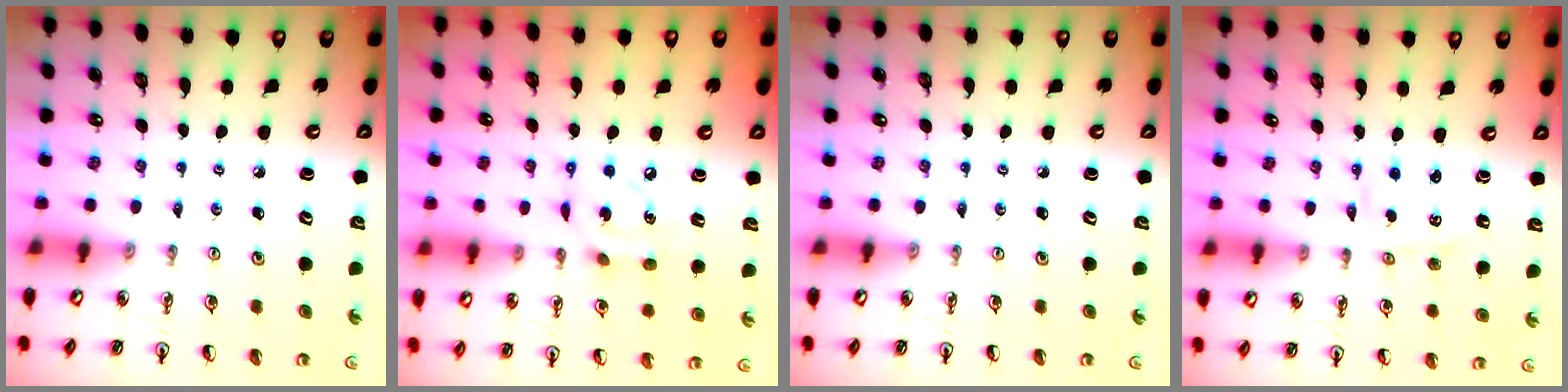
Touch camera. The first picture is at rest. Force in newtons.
{"total": 9.8, "press": 9.8, "slide": 0.6}
{"total": 0.0}
{"total": 0.9, "press": 0.7, "slide": 0.6}